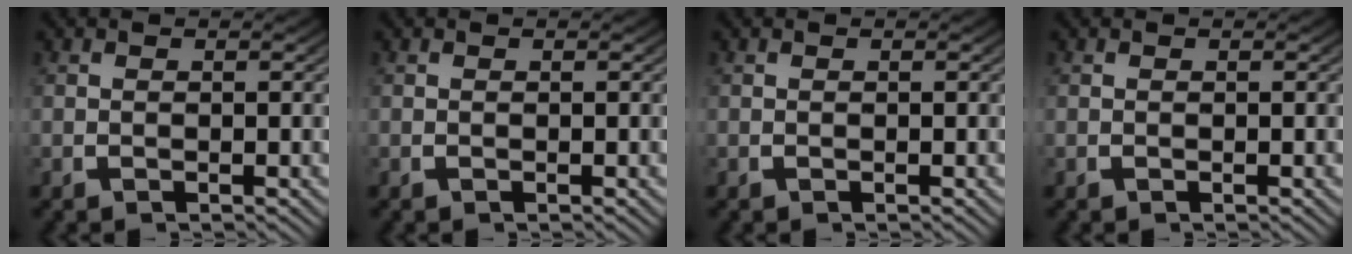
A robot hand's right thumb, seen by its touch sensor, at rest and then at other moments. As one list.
[{"total": 0.0}, {"total": 0.0}, {"total": 0.0}]